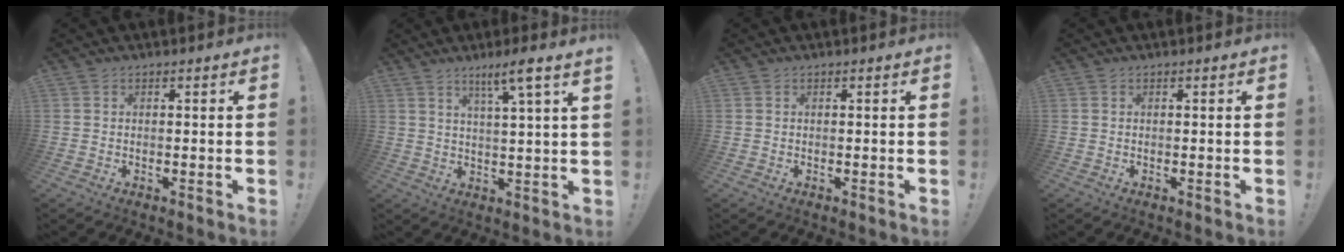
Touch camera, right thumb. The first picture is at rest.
{"total": 6.9, "force": [4.1, -1.2, 5.4], "torque": [-0.082, -0.021, 0.057]}
{"total": 0.0}
{"total": 0.0}